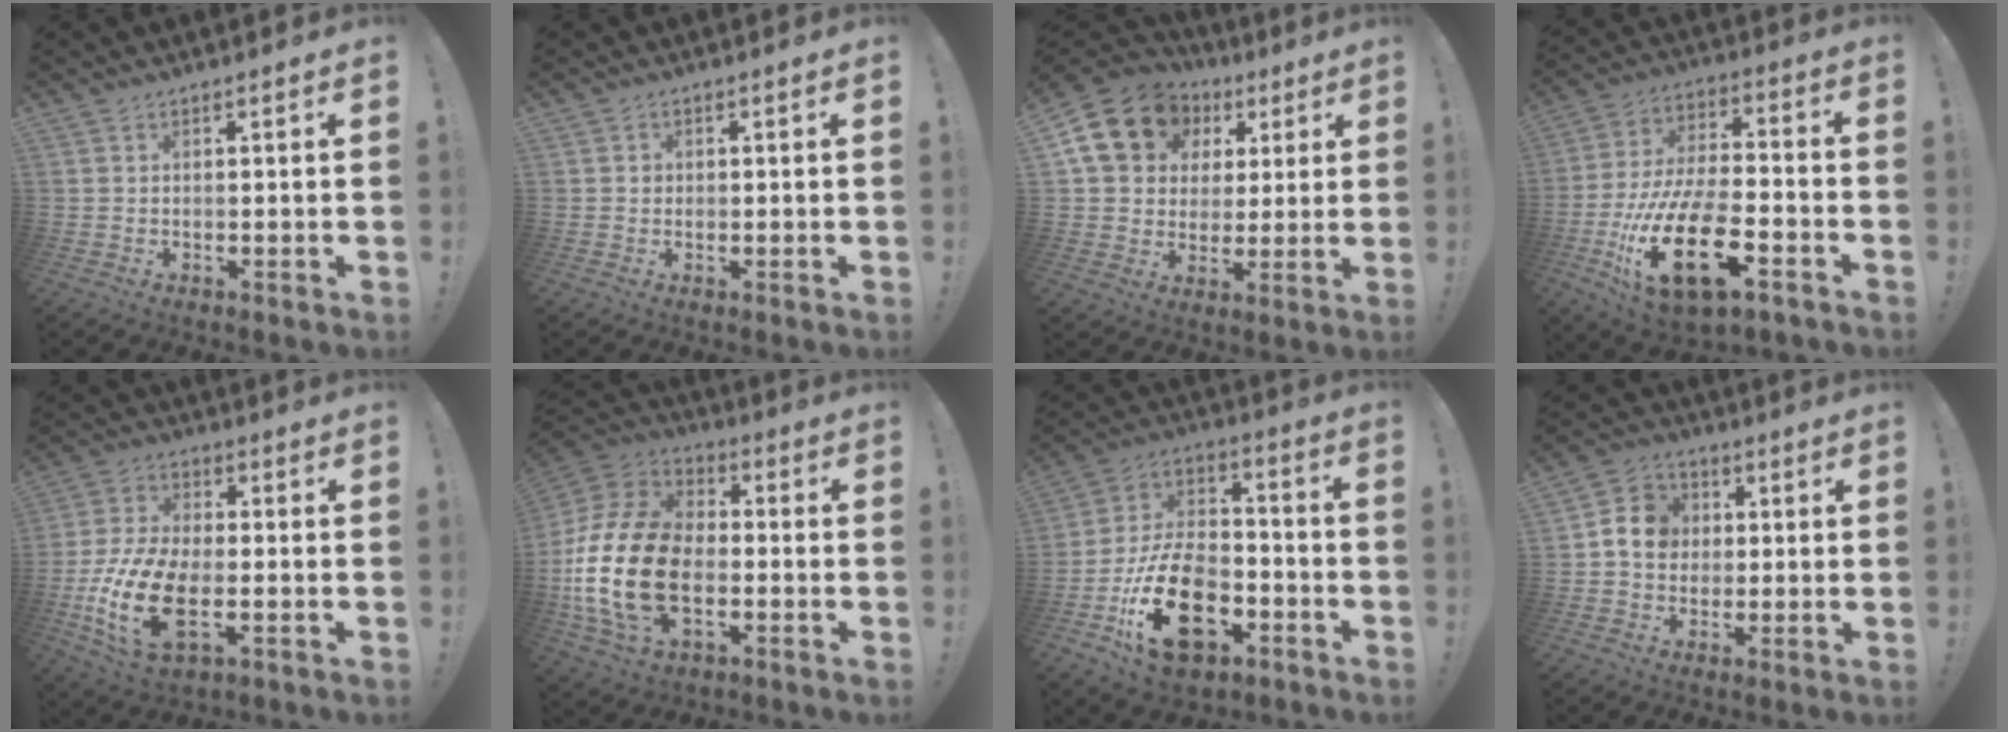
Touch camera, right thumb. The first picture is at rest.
{"total": 1.1, "force": [0.1, 1.1, 0.1], "torque": [0.003, 0.003, -0.001]}
{"total": 18.3, "force": [7.1, 14.6, 8.5], "torque": [-0.134, -0.020, 0.150]}
{"total": 24.2, "force": [-9.6, 10.9, 19.3], "torque": [-0.388, 0.047, -0.156]}
{"total": 17.2, "force": [-4.7, 9.3, 13.7], "torque": [-0.272, 0.012, -0.073]}
{"total": 24.7, "force": [-4.8, 15.9, 18.2], "torque": [-0.348, 0.038, -0.071]}
{"total": 22.9, "force": [-9.2, 13.9, 15.7], "torque": [-0.271, 0.061, -0.143]}
{"total": 8.6, "force": [0.9, 7.7, 3.7], "torque": [-0.046, 0.009, 0.021]}